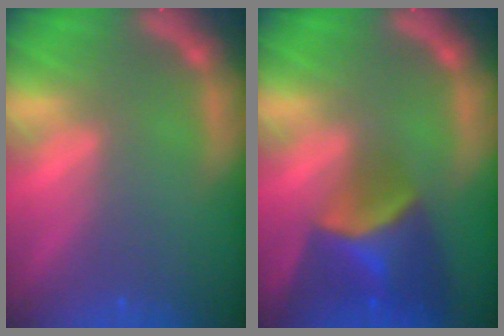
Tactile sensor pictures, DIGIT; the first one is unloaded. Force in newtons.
{"total": 7.4}